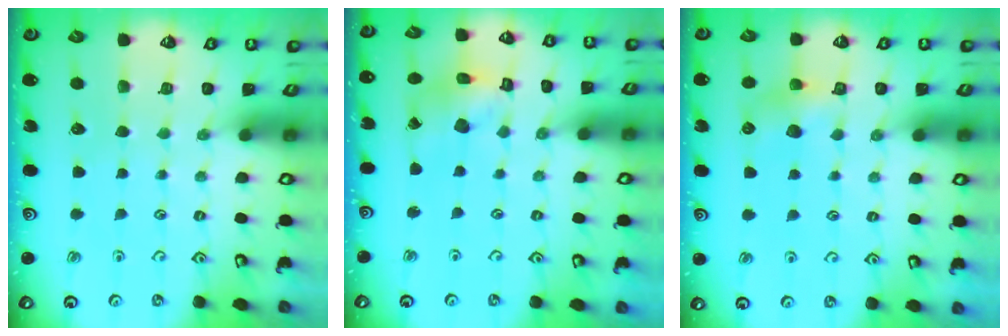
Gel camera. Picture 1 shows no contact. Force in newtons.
{"total": 9.7, "press": 9.7, "slide": 1.0}
{"total": 5.4, "press": 5.4, "slide": 0.6}